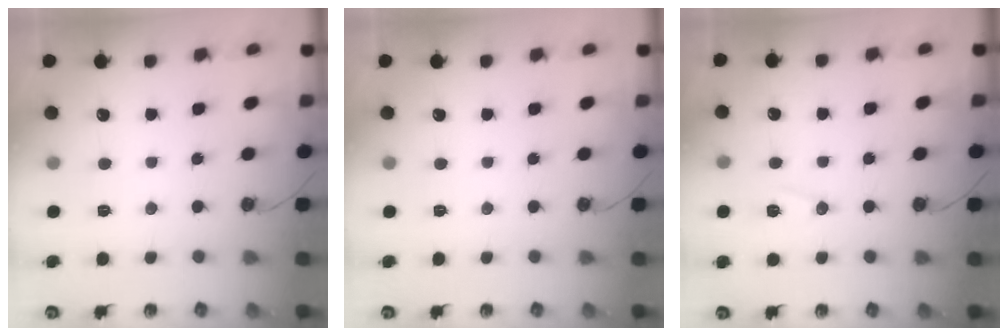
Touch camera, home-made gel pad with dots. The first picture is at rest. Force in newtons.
{"total": 0.0}
{"total": 7.6, "press": 6.6, "slide": 3.7}